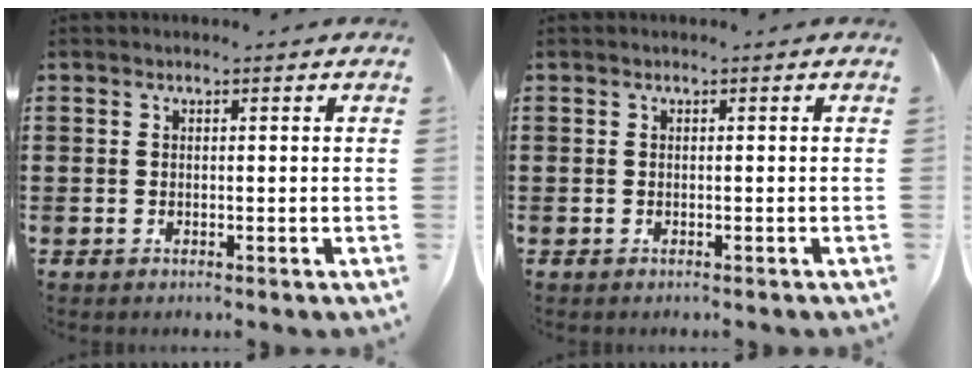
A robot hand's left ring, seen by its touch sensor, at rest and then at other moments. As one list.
[{"total": 0.0}]